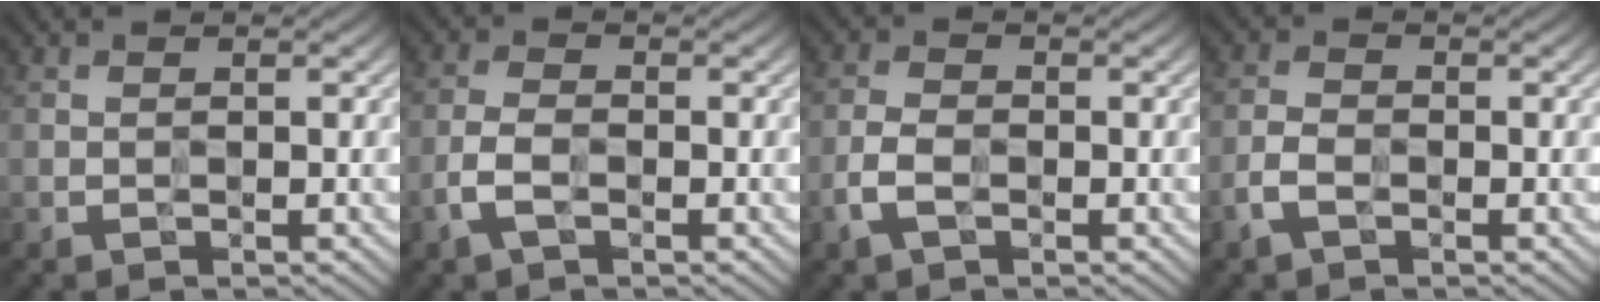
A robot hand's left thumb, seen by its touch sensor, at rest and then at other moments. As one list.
[{"total": 4.2, "force": [-2.3, 2.2, 2.7], "torque": [-0.060, -0.004, -0.049]}, {"total": 4.3, "force": [-2.2, 2.5, 2.6], "torque": [-0.059, -0.006, -0.049]}, {"total": 3.5, "force": [-2.1, 2.0, 1.9], "torque": [-0.041, -0.005, -0.047]}]